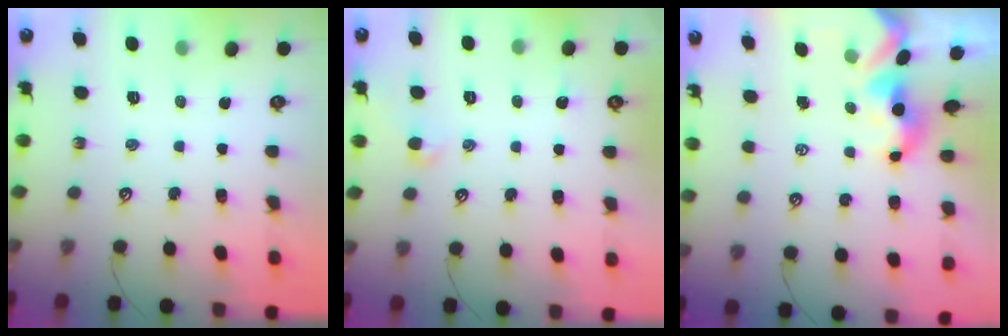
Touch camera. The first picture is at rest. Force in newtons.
{"total": 0.0}
{"total": 1.8, "press": 1.7, "slide": 0.7}